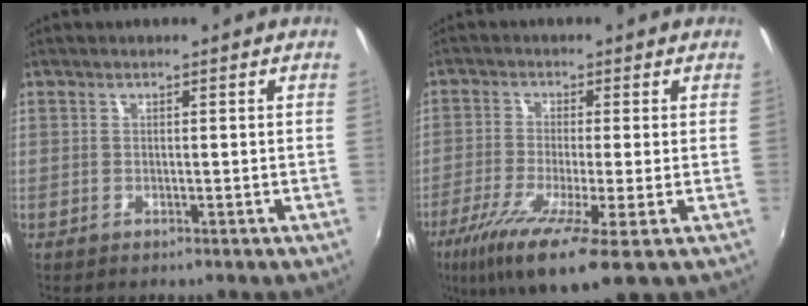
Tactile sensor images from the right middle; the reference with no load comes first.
{"total": 12.2, "force": [-5.9, 1.2, 10.6], "torque": [-0.222, -0.047, -0.110]}